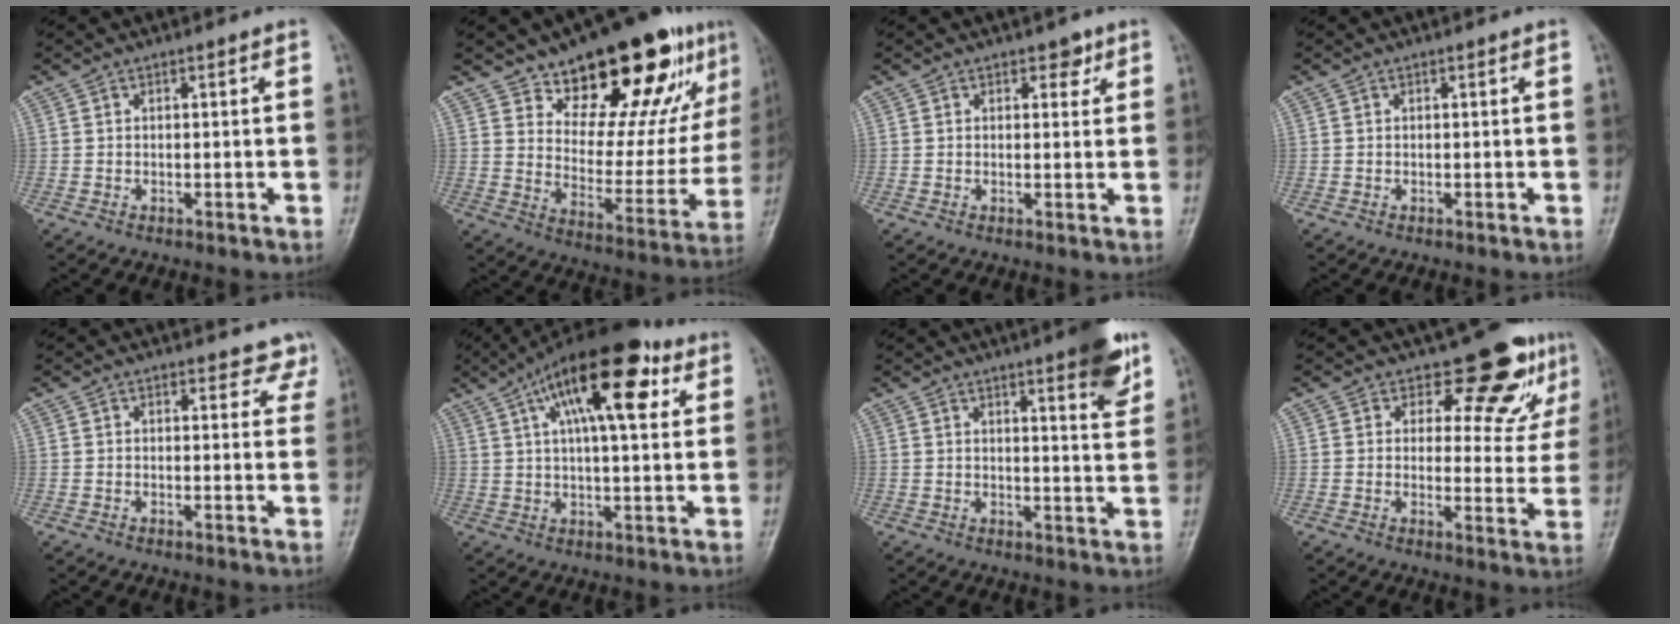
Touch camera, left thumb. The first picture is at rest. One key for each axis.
{"total": 23.9, "fx": 15.1, "fy": 10.1, "fz": 15.5, "tx": -0.163, "ty": -0.076, "tz": 0.231}
{"total": 2.4, "fx": 1.4, "fy": 1.5, "fz": 1.1, "tx": 0.003, "ty": -0.006, "tz": 0.017}
{"total": 0.0}
{"total": 4.2, "fx": 3.7, "fy": 2.1, "fz": 0.3, "tx": 0.033, "ty": -0.019, "tz": 0.020}
{"total": 19.2, "fx": 8.2, "fy": 7.3, "fz": 15.7, "tx": -0.233, "ty": 0.005, "tz": 0.125}
{"total": 8.7, "fx": 5.4, "fy": 1.7, "fz": 6.7, "tx": -0.071, "ty": -0.029, "tz": 0.066}
{"total": 10.7, "fx": 7.9, "fy": 5.3, "fz": 4.7, "tx": -0.018, "ty": -0.058, "tz": 0.091}